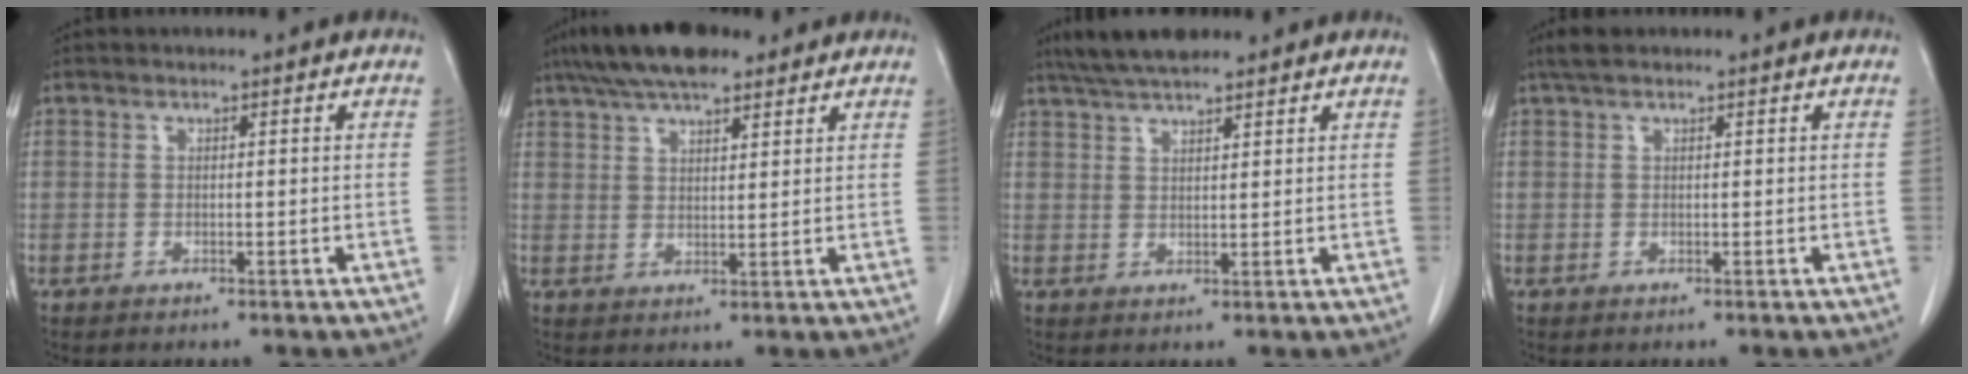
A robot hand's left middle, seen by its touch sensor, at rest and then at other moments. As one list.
[{"total": 10.7, "force": [8.3, 2.9, 6.1], "torque": [-0.106, 0.028, 0.143]}, {"total": 7.5, "force": [6.2, 1.5, 3.8], "torque": [-0.067, 0.023, 0.111]}, {"total": 2.3, "force": [1.8, 0.8, 1.3], "torque": [-0.025, 0.019, 0.034]}]